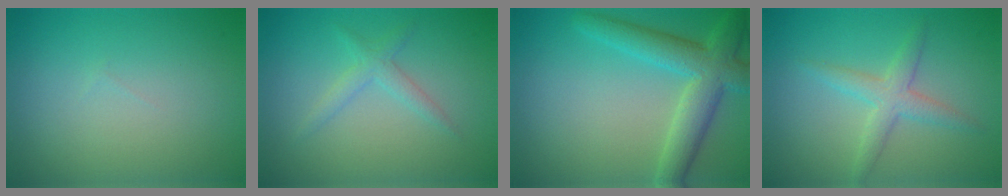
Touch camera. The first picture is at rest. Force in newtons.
{"total": 1.7, "press": 1.7, "slide": 0.1}
{"total": 5.5, "press": 5.5, "slide": 0.3}
{"total": 2.7, "press": 2.7, "slide": 0.0}